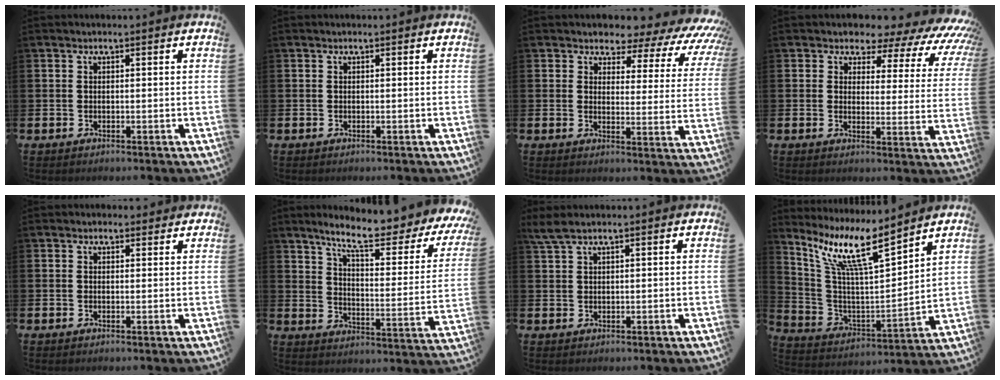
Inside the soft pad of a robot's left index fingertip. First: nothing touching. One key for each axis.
{"total": 0.0}
{"total": 4.0, "fx": 3.2, "fy": 2.1, "fz": 1.3, "tx": -0.016, "ty": -0.045, "tz": 0.039}
{"total": 4.4, "fx": 3.2, "fy": 2.5, "fz": 1.7, "tx": -0.025, "ty": -0.042, "tz": 0.039}
{"total": 1.0, "fx": 0.9, "fy": 0.5, "fz": 0.1, "tx": 0.008, "ty": 0.002, "tz": 0.013}
{"total": 9.6, "fx": 7.8, "fy": 1.5, "fz": 5.4, "tx": -0.113, "ty": -0.060, "tz": 0.123}
{"total": 2.3, "fx": 1.6, "fy": 0.3, "fz": 1.7, "tx": -0.038, "ty": 0.004, "tz": 0.030}
{"total": 11.4, "fx": 7.9, "fy": 2.2, "fz": 7.8, "tx": -0.180, "ty": -0.040, "tz": 0.133}